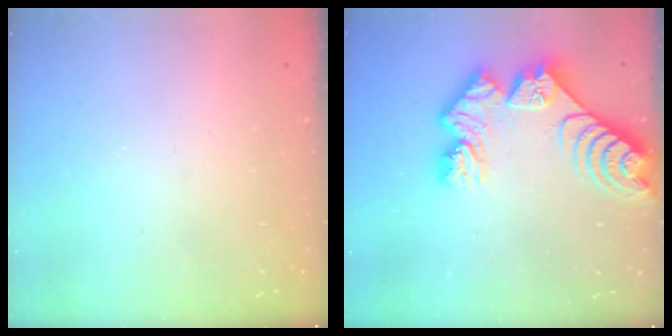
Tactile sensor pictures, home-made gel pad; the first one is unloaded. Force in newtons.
{"total": 13.4, "press": 13.3, "slide": 1.4}